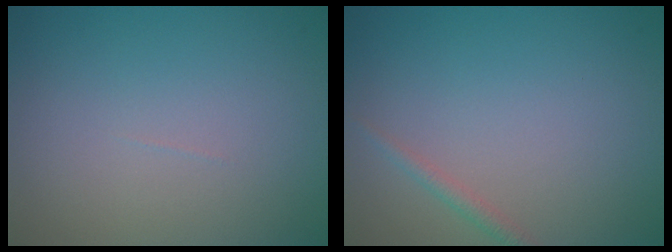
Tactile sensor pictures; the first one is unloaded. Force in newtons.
{"total": 1.0, "press": 1.0, "slide": 0.0}